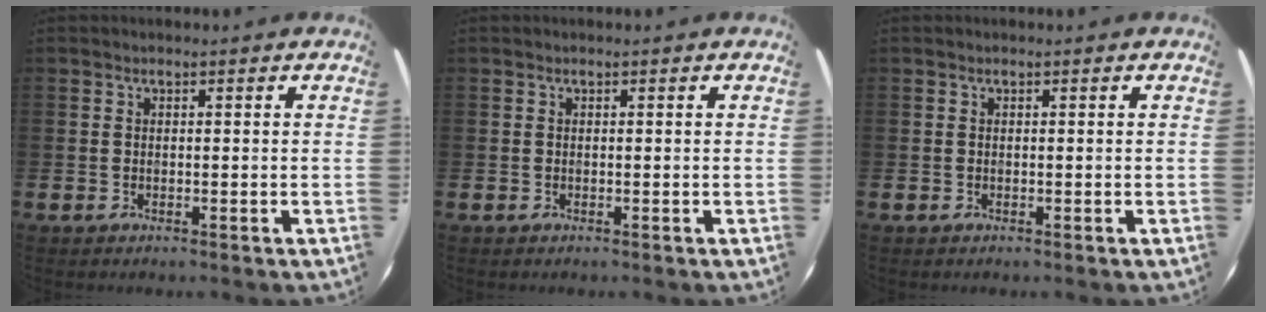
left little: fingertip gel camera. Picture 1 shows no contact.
{"total": 0.0}
{"total": 0.0}